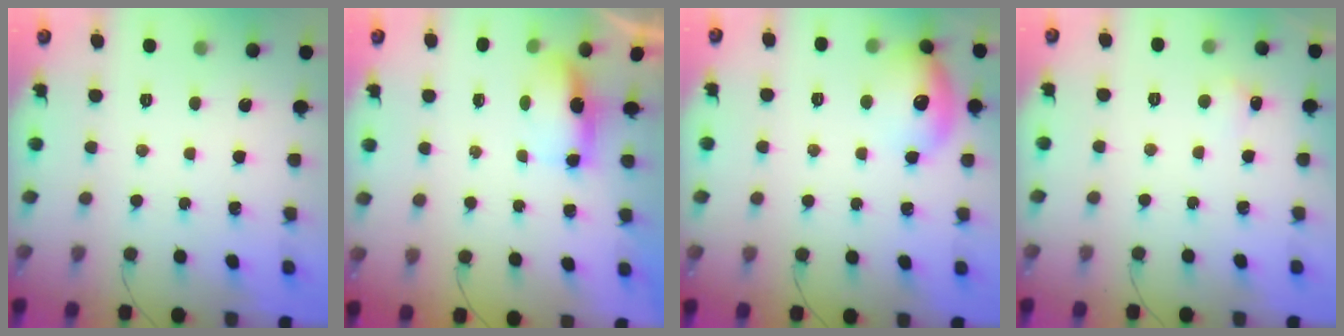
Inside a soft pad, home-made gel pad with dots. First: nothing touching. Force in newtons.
{"total": 4.8, "press": 4.8, "slide": 0.3}
{"total": 14.1, "press": 14.1, "slide": 1.1}
{"total": 3.6, "press": 3.5, "slide": 1.0}